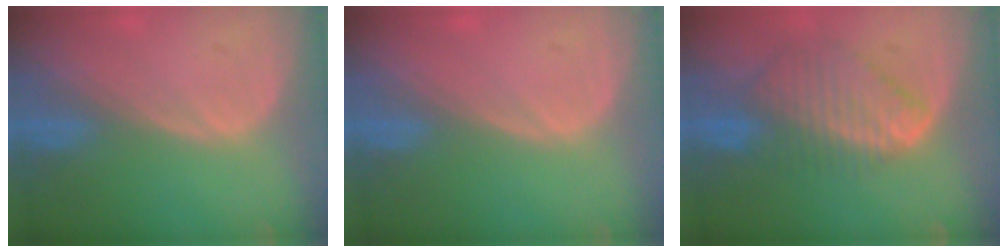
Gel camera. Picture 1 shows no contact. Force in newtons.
{"total": 0.0}
{"total": 8.3, "press": 7.5, "slide": 3.7}